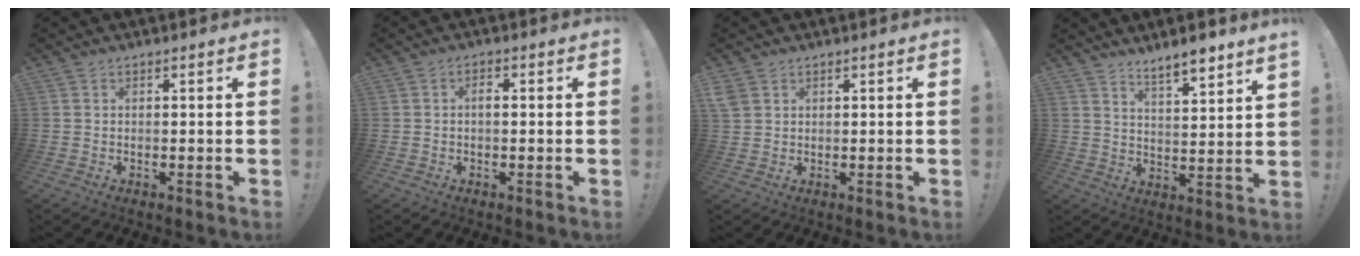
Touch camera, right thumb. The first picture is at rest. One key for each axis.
{"total": 1.5, "fx": -0.4, "fy": 0.6, "fz": 1.3, "tx": -0.023, "ty": 0.004, "tz": -0.010}
{"total": 3.1, "fx": 1.7, "fy": 2.2, "fz": 1.3, "tx": -0.020, "ty": -0.003, "tz": 0.034}
{"total": 6.2, "fx": 5.4, "fy": -0.3, "fz": 3.1, "tx": -0.052, "ty": -0.041, "tz": 0.090}